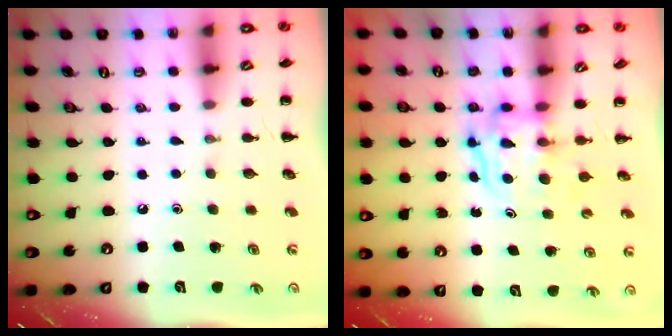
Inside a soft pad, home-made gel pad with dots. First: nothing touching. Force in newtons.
{"total": 3.5, "press": 3.5, "slide": 0.3}